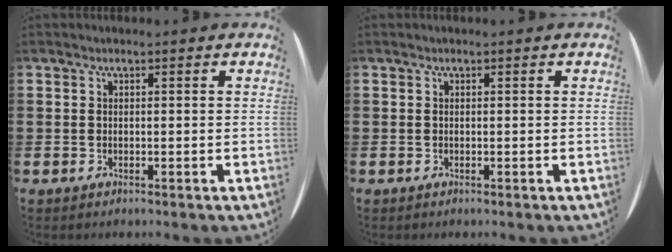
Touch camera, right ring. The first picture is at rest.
{"total": 0.0}